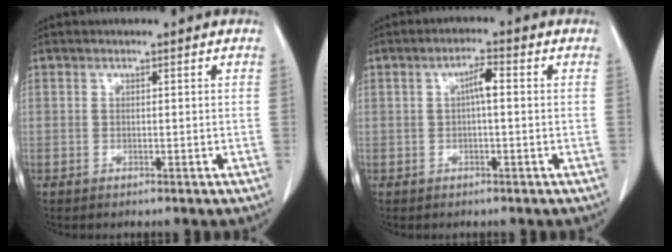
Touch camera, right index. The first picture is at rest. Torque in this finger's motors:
{"motor_torque": [0.53, 0.13, 0.07, 0.02]}